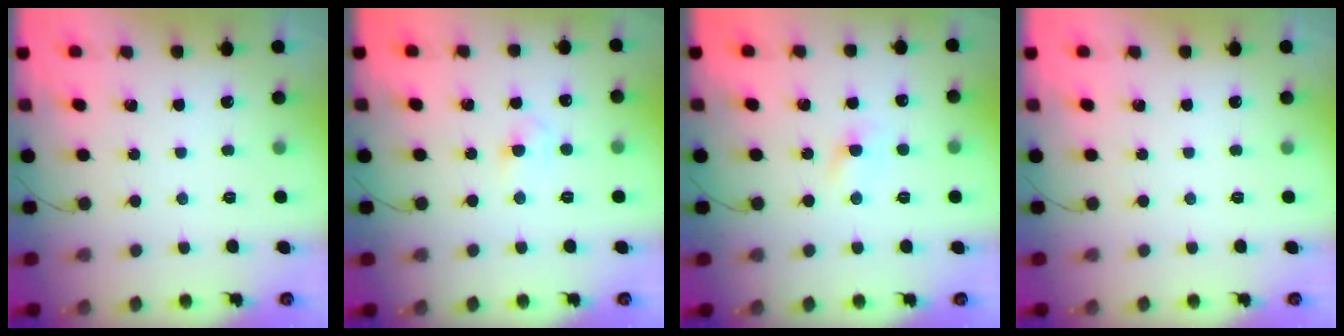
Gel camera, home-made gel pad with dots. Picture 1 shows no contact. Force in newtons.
{"total": 3.3, "press": 3.1, "slide": 1.1}
{"total": 1.6, "press": 1.4, "slide": 0.8}
{"total": 0.0}